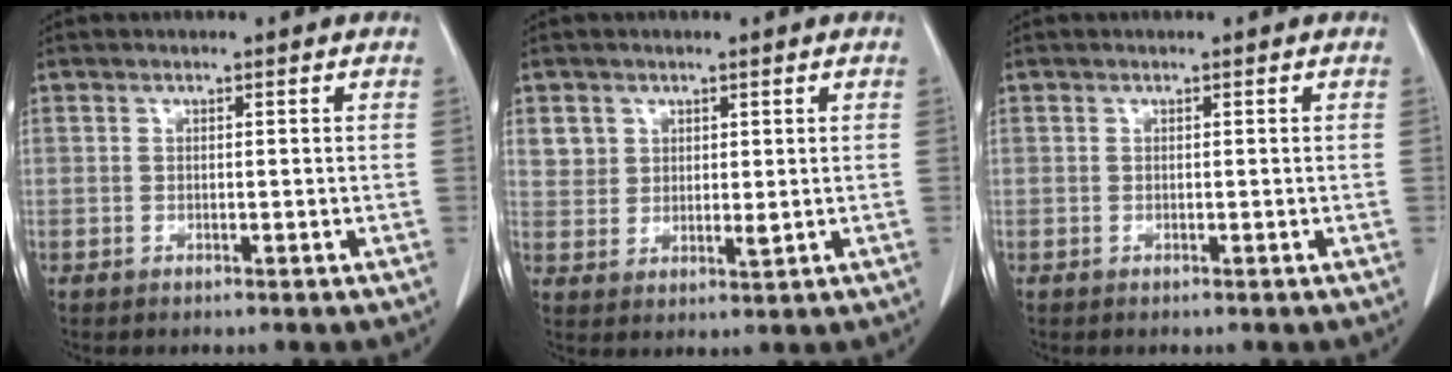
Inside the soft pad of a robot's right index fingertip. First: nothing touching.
{"total": 4.6, "force": [2.2, 3.8, 1.3], "torque": [-0.014, -0.004, 0.046]}
{"total": 0.0}